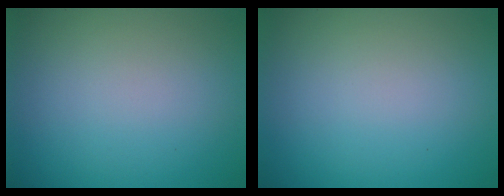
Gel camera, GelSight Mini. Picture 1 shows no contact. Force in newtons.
{"total": 0.0}